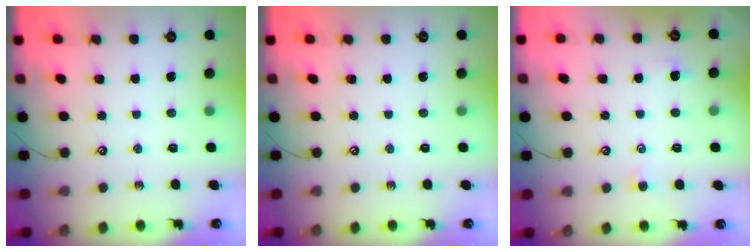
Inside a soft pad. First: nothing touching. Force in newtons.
{"total": 0.0}
{"total": 0.6, "press": 0.5, "slide": 0.4}